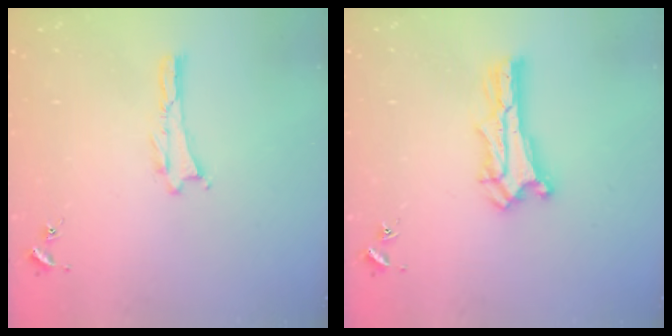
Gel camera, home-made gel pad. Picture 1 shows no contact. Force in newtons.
{"total": 1.4, "press": 1.4, "slide": 0.2}